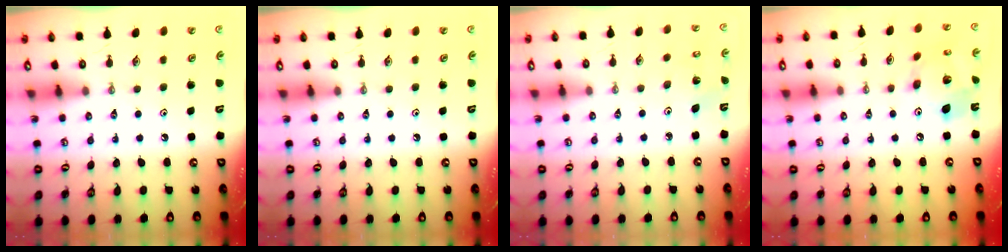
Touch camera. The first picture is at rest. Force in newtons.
{"total": 0.0}
{"total": 2.6, "press": 2.6, "slide": 0.2}
{"total": 15.3, "press": 15.3, "slide": 1.4}